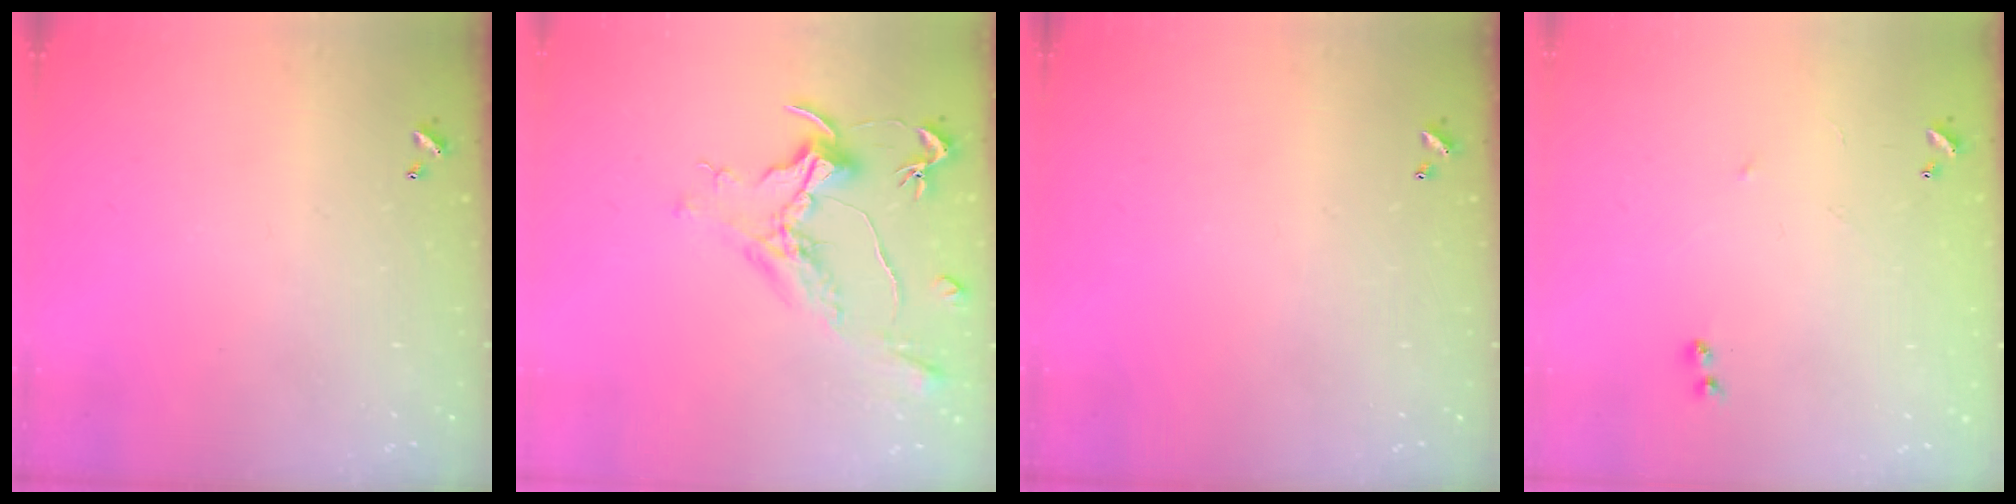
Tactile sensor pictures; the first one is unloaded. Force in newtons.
{"total": 1.5, "press": 1.2, "slide": 0.9}
{"total": 0.0}
{"total": 6.4, "press": 6.4, "slide": 1.0}